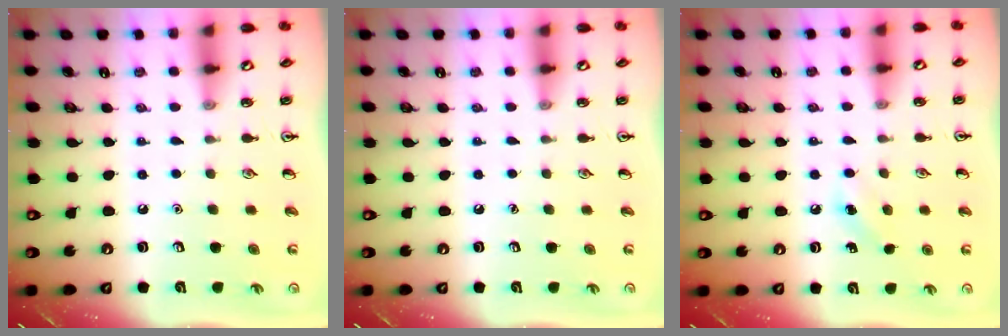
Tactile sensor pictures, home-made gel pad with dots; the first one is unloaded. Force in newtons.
{"total": 0.0}
{"total": 6.9, "press": 6.6, "slide": 2.1}